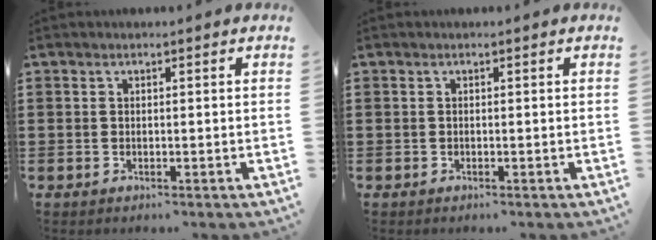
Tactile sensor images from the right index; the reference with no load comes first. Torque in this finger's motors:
{"motor_torque": [-0.37, 0.13, 0.00, -0.01]}